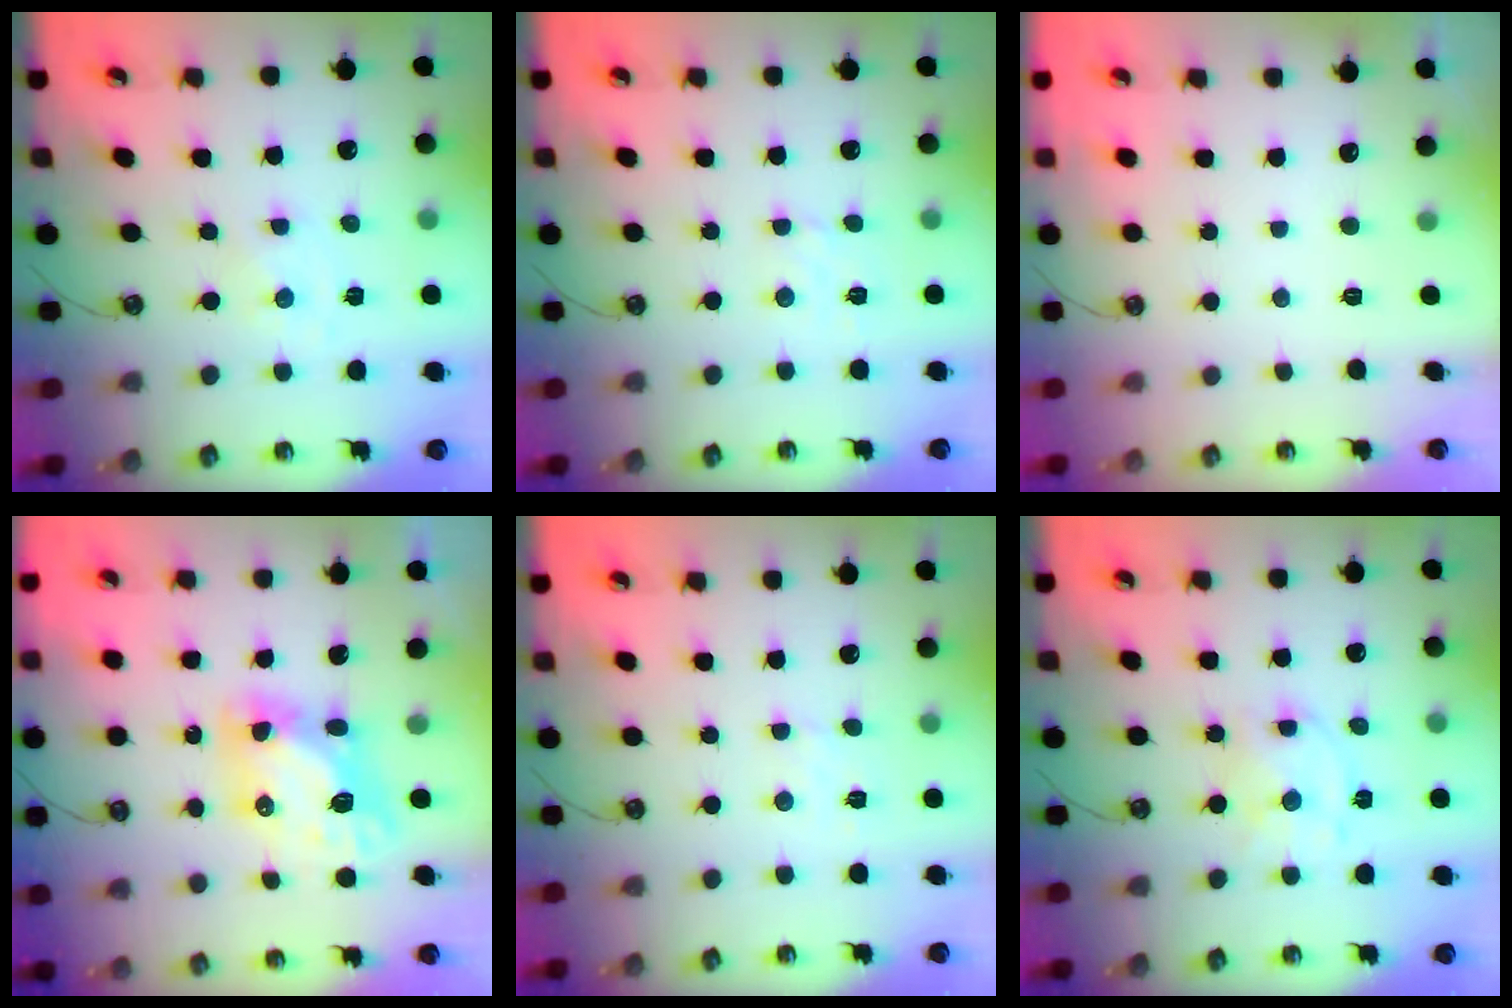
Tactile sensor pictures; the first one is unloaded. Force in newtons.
{"total": 1.5, "press": 1.4, "slide": 0.6}
{"total": 0.0}
{"total": 8.3, "press": 8.2, "slide": 1.2}
{"total": 2.6, "press": 2.6, "slide": 0.4}
{"total": 8.0, "press": 8.0, "slide": 0.5}